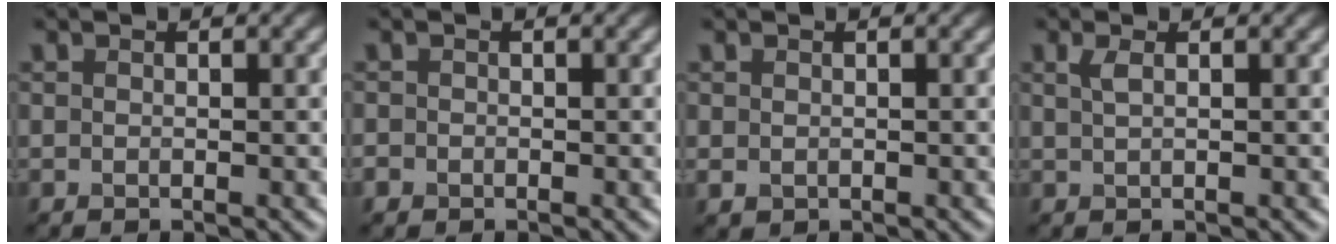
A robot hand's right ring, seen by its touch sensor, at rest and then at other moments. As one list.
[{"total": 0.7, "force": [-0.4, 0.6, 0.1], "torque": [0.002, -0.005, -0.009]}, {"total": 0.6, "force": [0.1, 0.5, 0.3], "torque": [-0.003, -0.003, 0.003]}, {"total": 1.2, "force": [0.5, 0.4, 1.0], "torque": [-0.018, 0.001, 0.009]}]